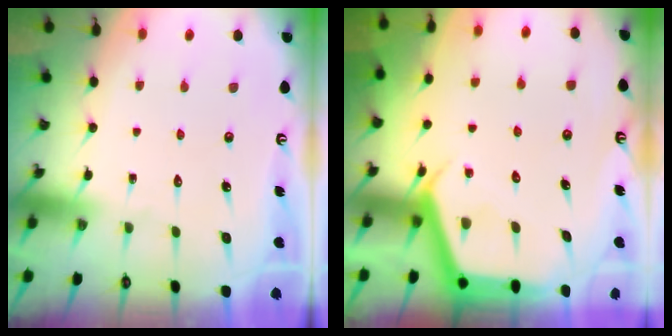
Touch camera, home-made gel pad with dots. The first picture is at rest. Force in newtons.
{"total": 3.9, "press": 3.9, "slide": 0.4}